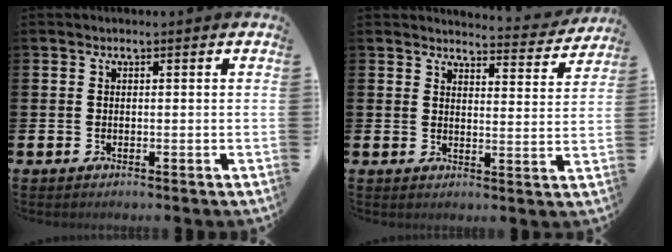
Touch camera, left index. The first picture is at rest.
{"total": 4.1, "force": [4.1, 0.4, 0.4], "torque": [-0.002, -0.036, 0.066]}